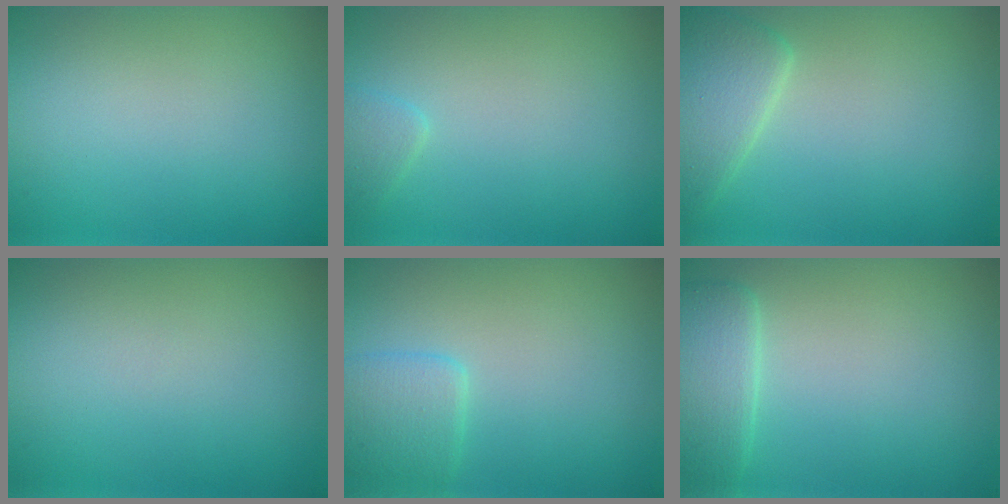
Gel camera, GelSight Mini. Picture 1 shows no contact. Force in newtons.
{"total": 1.0, "press": 1.0, "slide": 0.0}
{"total": 3.3, "press": 3.3, "slide": 0.2}
{"total": 0.0}
{"total": 2.3, "press": 2.3, "slide": 0.1}
{"total": 2.4, "press": 1.7, "slide": 1.7}